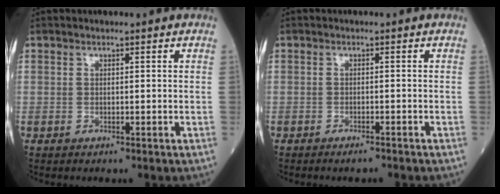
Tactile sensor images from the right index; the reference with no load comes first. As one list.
[{"total": 1.8, "force": [-1.6, 0.2, 0.8], "torque": [-0.014, -0.003, -0.020]}]